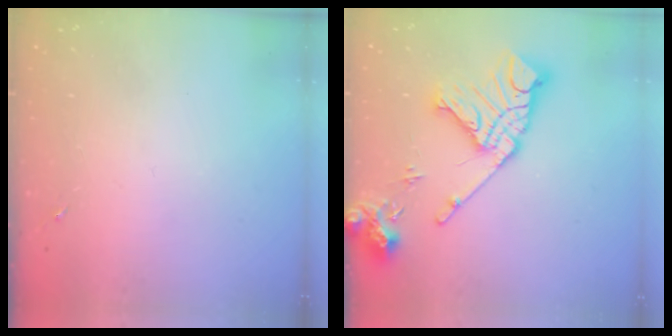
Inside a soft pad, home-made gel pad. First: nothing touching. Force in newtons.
{"total": 19.0, "press": 18.8, "slide": 2.3}